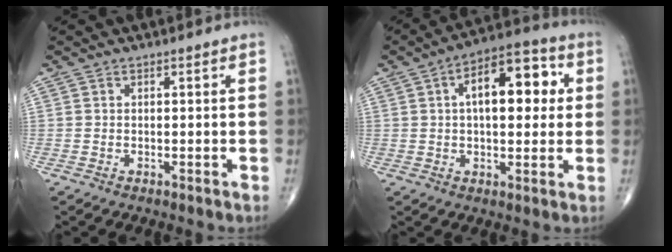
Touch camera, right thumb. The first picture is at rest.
{"total": 14.0, "force": [2.9, 6.9, 11.8], "torque": [-0.147, 0.020, 0.039]}